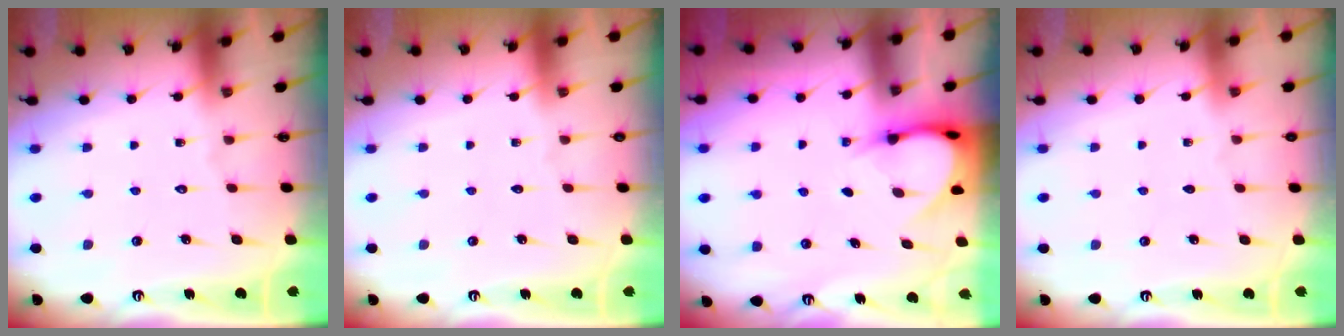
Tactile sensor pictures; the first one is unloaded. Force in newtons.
{"total": 0.0}
{"total": 4.8, "press": 4.8, "slide": 0.6}
{"total": 0.5, "press": 0.2, "slide": 0.5}